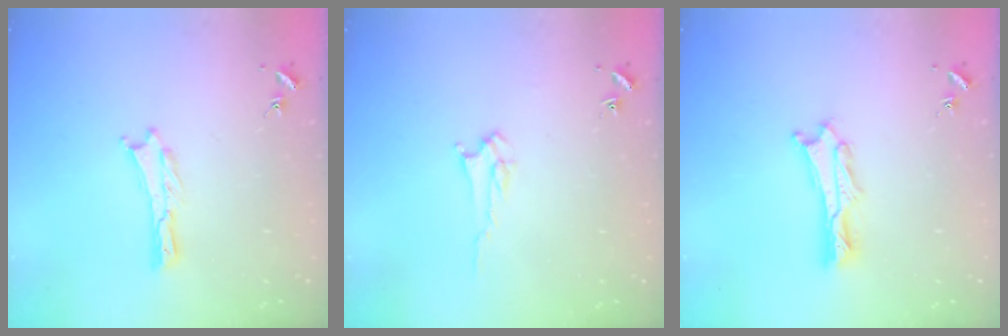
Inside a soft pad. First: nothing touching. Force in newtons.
{"total": 2.8, "press": 2.8, "slide": 0.4}
{"total": 1.5, "press": 1.4, "slide": 0.2}